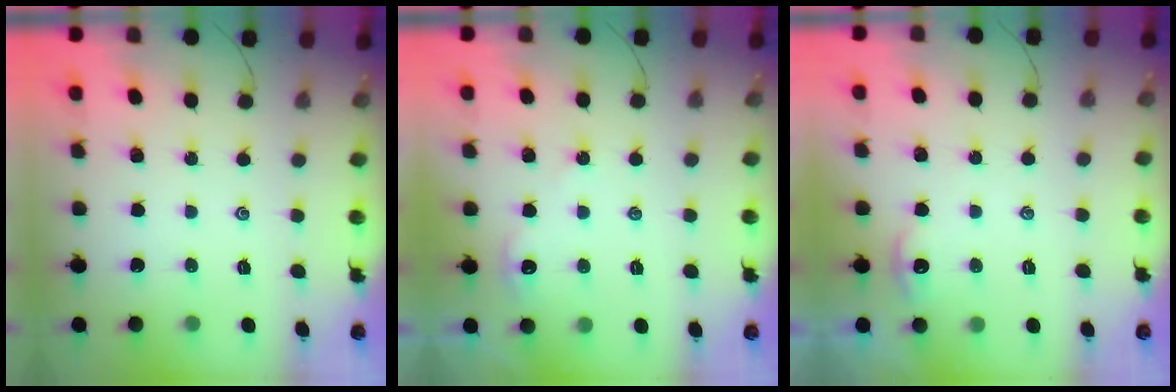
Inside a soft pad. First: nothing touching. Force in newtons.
{"total": 2.6, "press": 2.6, "slide": 0.3}
{"total": 2.4, "press": 2.3, "slide": 0.4}